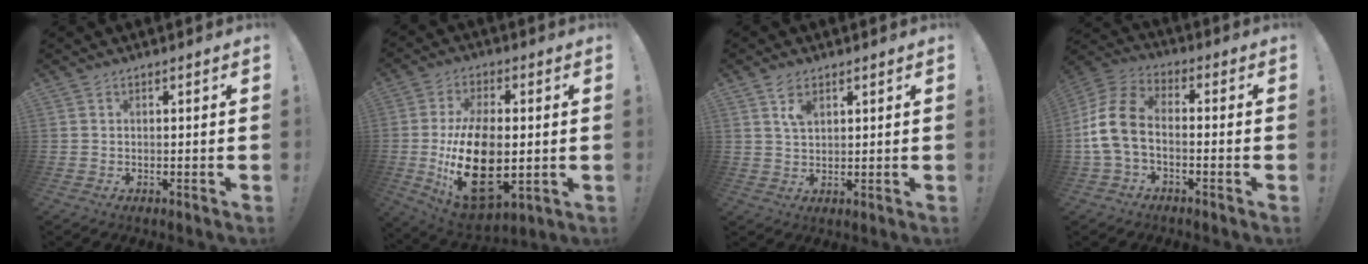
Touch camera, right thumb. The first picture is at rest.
{"total": 21.5, "force": [-2.1, 11.6, 18.0], "torque": [-0.348, -0.011, -0.026]}
{"total": 4.4, "force": [2.4, 2.2, 3.0], "torque": [-0.052, -0.006, 0.041]}
{"total": 11.5, "force": [-2.2, 7.2, 8.7], "torque": [-0.185, 0.022, -0.031]}